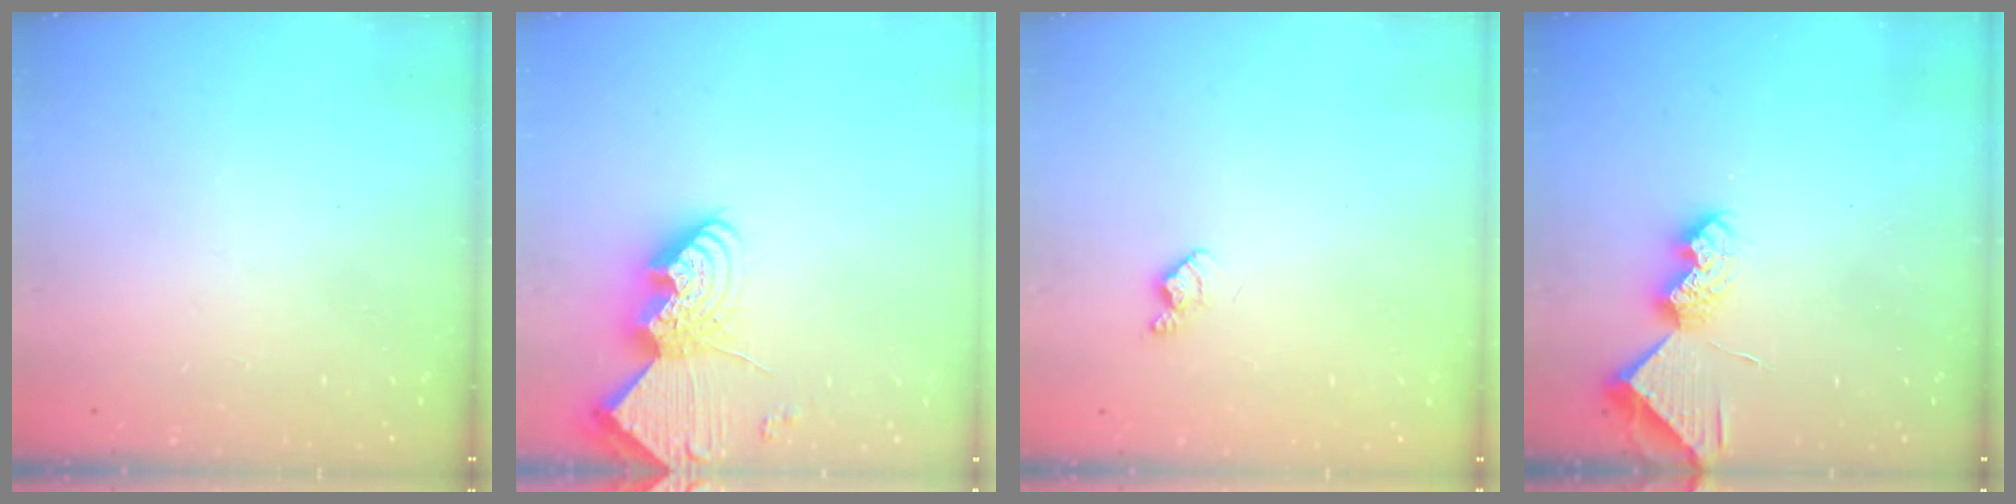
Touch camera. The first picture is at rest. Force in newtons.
{"total": 13.7, "press": 13.7, "slide": 1.2}
{"total": 4.6, "press": 4.6, "slide": 0.7}
{"total": 7.9, "press": 7.8, "slide": 0.6}